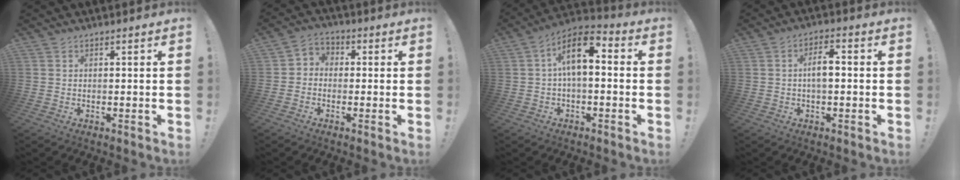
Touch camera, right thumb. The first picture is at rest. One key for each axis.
{"total": 4.2, "fx": -2.3, "fy": 3.2, "fz": 1.3, "tx": -0.032, "ty": 0.018, "tz": -0.042}
{"total": 11.3, "fx": 1.6, "fy": 5.4, "fz": 9.8, "tx": -0.161, "ty": 0.005, "tz": 0.028}
{"total": 5.8, "fx": -0.3, "fy": 2.4, "fz": 5.3, "tx": -0.098, "ty": 0.008, "tz": -0.009}